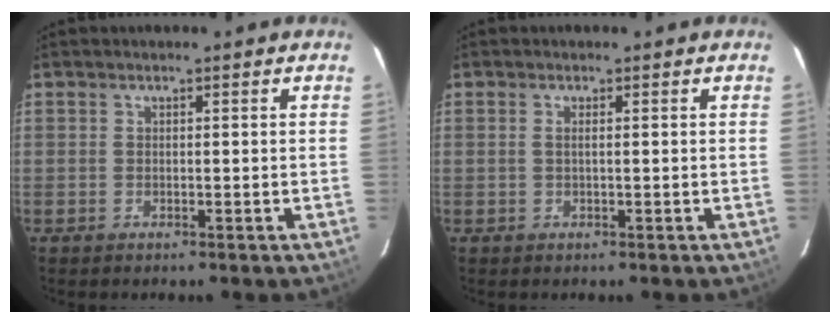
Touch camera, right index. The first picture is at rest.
{"total": 0.9, "force": [0.1, -0.1, 0.9], "torque": [-0.019, 0.001, 0.000]}